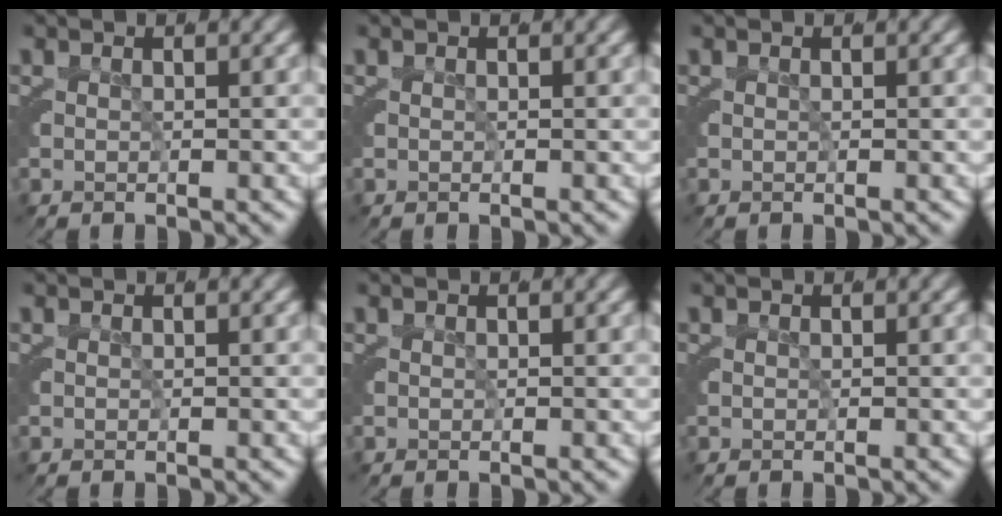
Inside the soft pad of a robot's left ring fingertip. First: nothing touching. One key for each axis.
{"total": 0.0}
{"total": 0.0}
{"total": 0.0}
{"total": 0.0}
{"total": 0.0}